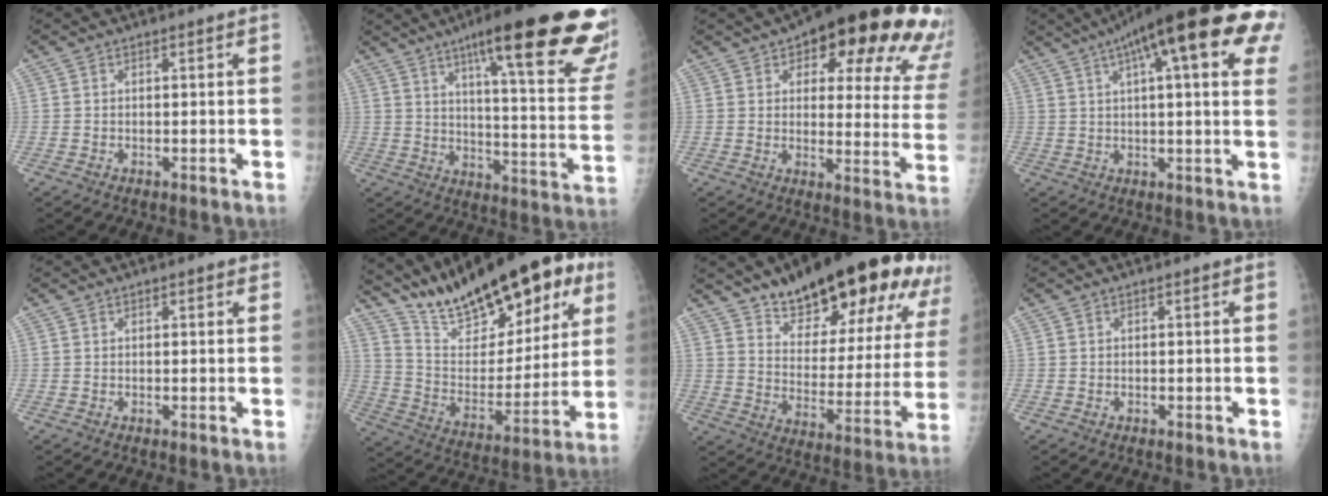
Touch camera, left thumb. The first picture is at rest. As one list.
[{"total": 30.3, "force": [18.8, 4.8, 23.3], "torque": [-0.253, -0.066, 0.257]}, {"total": 26.4, "force": [15.4, 9.7, 19.1], "torque": [-0.202, -0.033, 0.184]}, {"total": 24.9, "force": [11.4, 6.0, 21.3], "torque": [-0.280, 0.031, 0.150]}, {"total": 1.2, "force": [0.7, 0.5, 0.8], "torque": [-0.004, 0.000, 0.005]}, {"total": 26.6, "force": [17.9, 10.0, 16.9], "torque": [-0.223, -0.055, 0.293]}, {"total": 29.1, "force": [19.1, 10.4, 19.4], "torque": [-0.243, -0.063, 0.275]}, {"total": 0.0}]